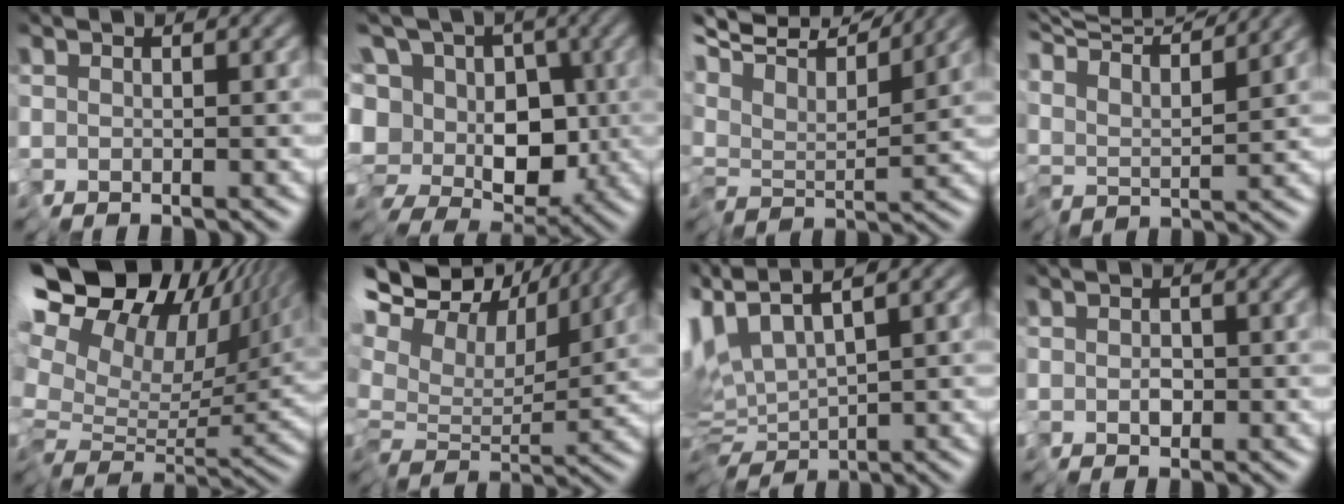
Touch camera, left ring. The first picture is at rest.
{"total": 14.4, "force": [2.2, 11.5, 8.4], "torque": [-0.199, 0.043, 0.026]}
{"total": 8.7, "force": [8.1, 0.7, 3.3], "torque": [-0.097, 0.017, 0.120]}
{"total": 8.9, "force": [8.5, 0.4, 2.7], "torque": [-0.076, 0.015, 0.134]}
{"total": 14.8, "force": [8.0, 8.0, 9.5], "torque": [-0.210, 0.039, 0.142]}
{"total": 10.6, "force": [6.1, 5.5, 6.7], "torque": [-0.166, 0.035, 0.112]}
{"total": 7.8, "force": [2.3, 3.0, 6.9], "torque": [-0.156, 0.001, 0.069]}
{"total": 1.1, "force": [0.1, 0.8, 0.8], "torque": [-0.005, 0.000, 0.001]}